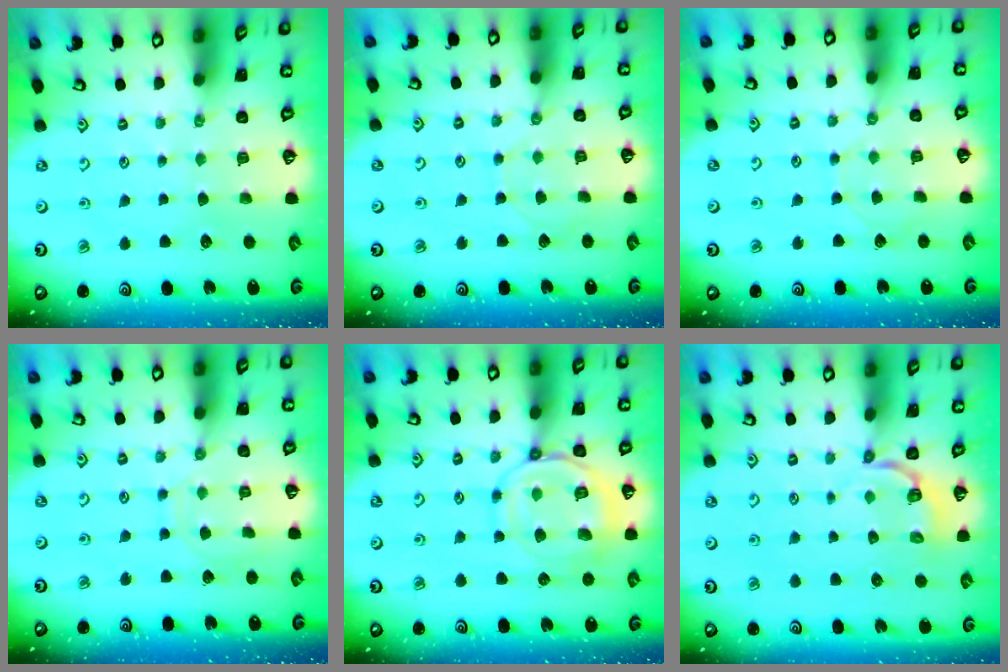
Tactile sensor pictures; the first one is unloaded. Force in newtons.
{"total": 4.3, "press": 4.3, "slide": 0.1}
{"total": 4.3, "press": 4.3, "slide": 0.1}
{"total": 7.3, "press": 7.2, "slide": 0.6}
{"total": 11.1, "press": 11.1, "slide": 1.1}
{"total": 3.8, "press": 2.8, "slide": 2.5}